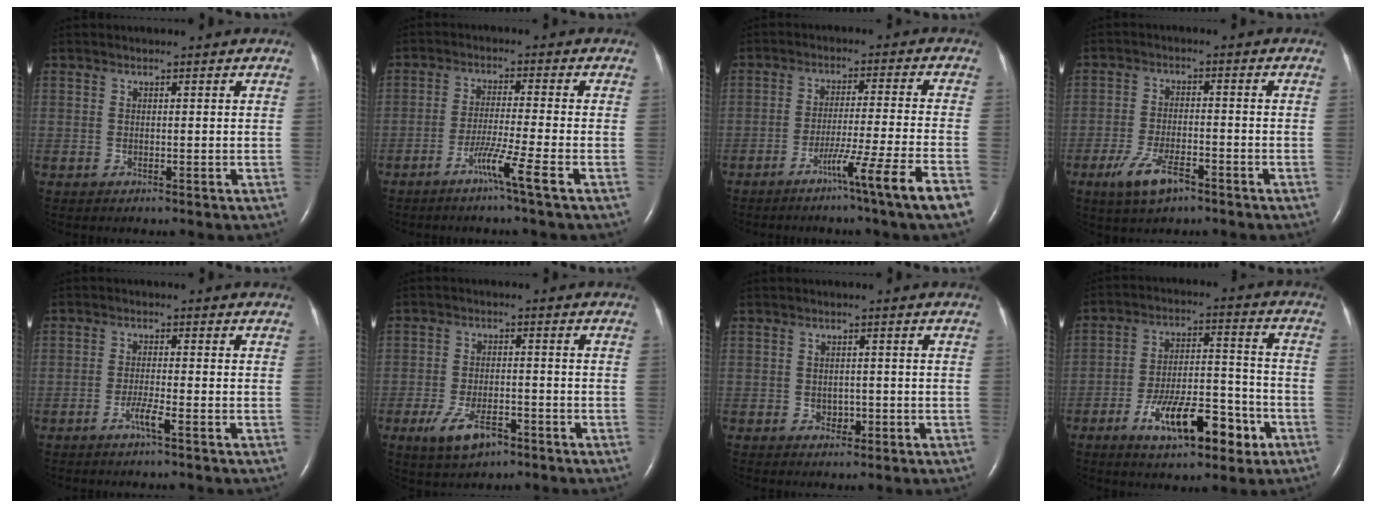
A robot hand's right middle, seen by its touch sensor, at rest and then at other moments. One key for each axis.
{"total": 5.1, "fx": -3.0, "fy": -1.6, "fz": 3.9, "tx": -0.070, "ty": -0.010, "tz": -0.062}
{"total": 9.7, "fx": -5.7, "fy": -2.4, "fz": 7.5, "tx": -0.112, "ty": -0.023, "tz": -0.097}
{"total": 6.5, "fx": -3.9, "fy": 2.1, "fz": 4.6, "tx": -0.101, "ty": -0.007, "tz": -0.068}
{"total": 2.5, "fx": -1.5, "fy": -0.2, "fz": 2.0, "tx": -0.038, "ty": -0.002, "tz": -0.031}
{"total": 6.5, "fx": -3.7, "fy": 2.7, "fz": 4.5, "tx": -0.093, "ty": -0.006, "tz": -0.060}
{"total": 1.6, "fx": -0.6, "fy": 1.2, "fz": 0.8, "tx": -0.007, "ty": 0.004, "tz": -0.004}
{"total": 13.0, "fx": -6.4, "fy": 4.6, "fz": 10.4, "tx": -0.171, "ty": 0.017, "tz": -0.098}